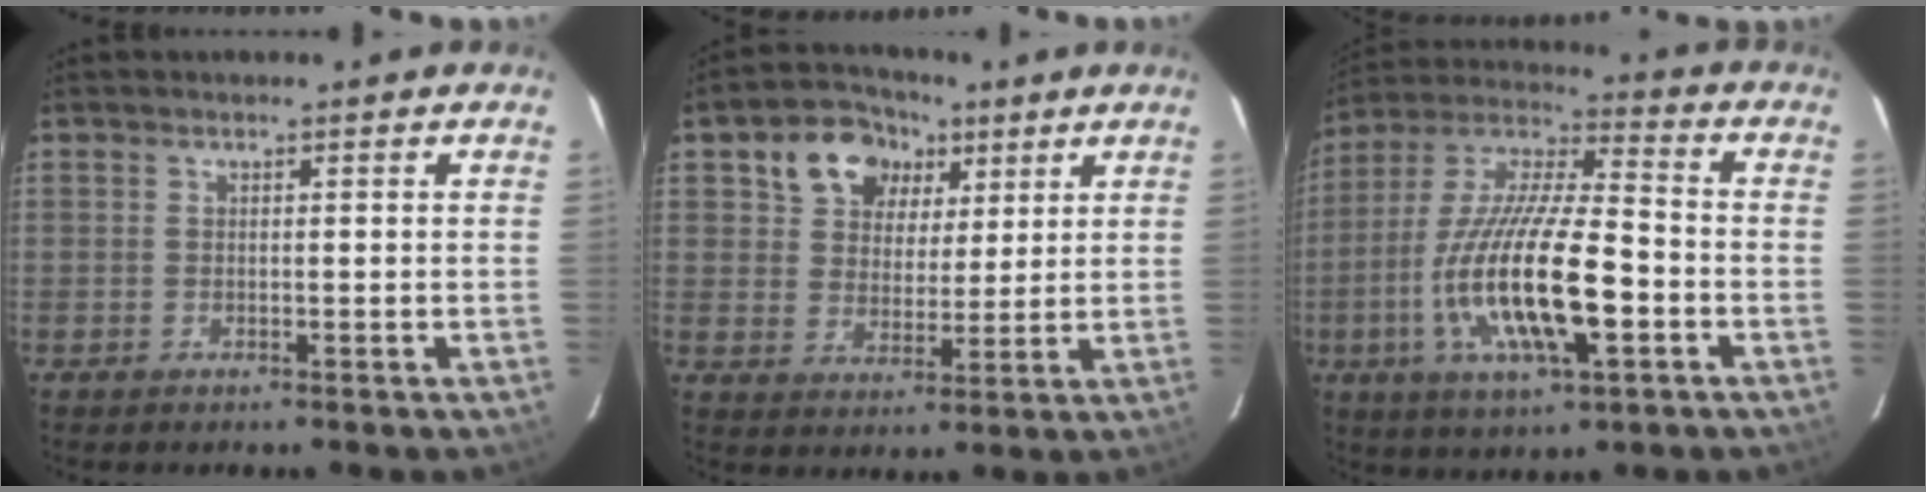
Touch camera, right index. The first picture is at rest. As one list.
[{"total": 10.9, "force": [5.3, 8.4, 4.6], "torque": [-0.101, 0.031, 0.093]}, {"total": 20.0, "force": [-5.6, 5.4, 18.4], "torque": [-0.363, -0.015, -0.103]}]